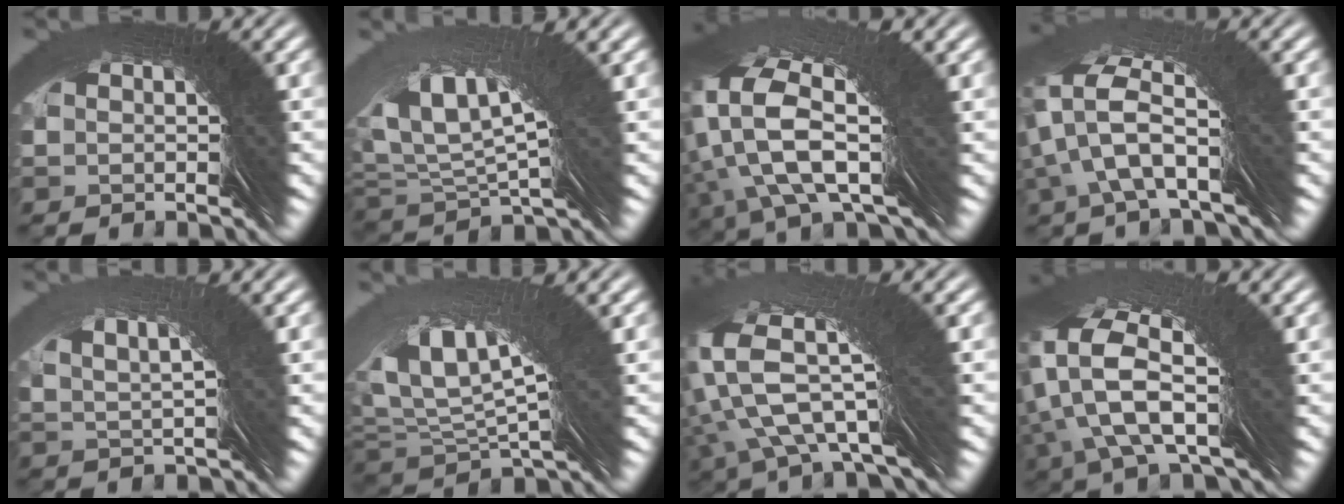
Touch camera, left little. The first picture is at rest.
{"total": 4.8, "force": [3.6, -1.4, 3.0], "torque": [-0.055, 0.038, 0.059]}
{"total": 5.8, "force": [4.5, -1.4, 3.4], "torque": [-0.053, 0.050, 0.057]}
{"total": 5.0, "force": [3.9, -3.1, -0.3], "torque": [0.016, 0.060, 0.044]}
{"total": 7.5, "force": [5.2, -5.2, -1.3], "torque": [0.045, 0.059, 0.070]}
{"total": 5.3, "force": [3.8, -1.9, 3.3], "torque": [-0.052, 0.045, 0.059]}
{"total": 4.9, "force": [2.9, -1.5, 3.5], "torque": [-0.053, 0.052, 0.032]}
{"total": 5.3, "force": [4.2, -2.7, 1.6], "torque": [-0.027, 0.048, 0.053]}